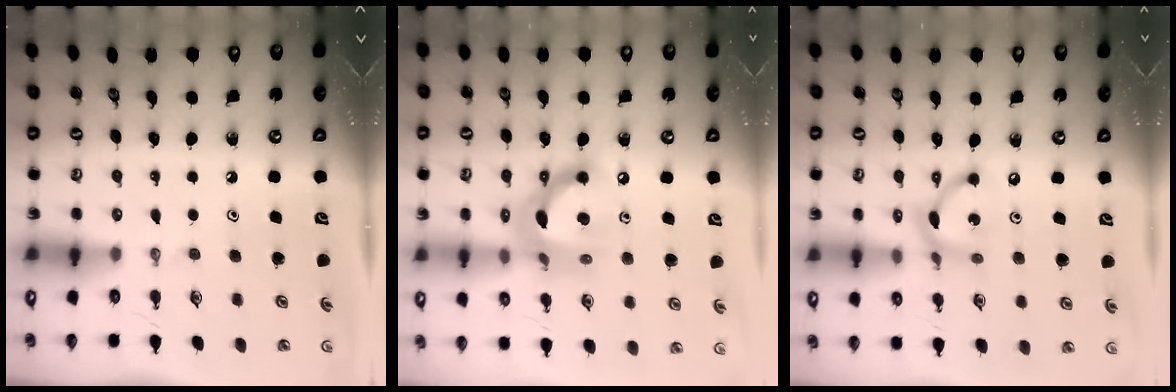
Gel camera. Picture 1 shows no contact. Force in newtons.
{"total": 13.9, "press": 13.9, "slide": 0.8}
{"total": 10.3, "press": 10.3, "slide": 0.6}